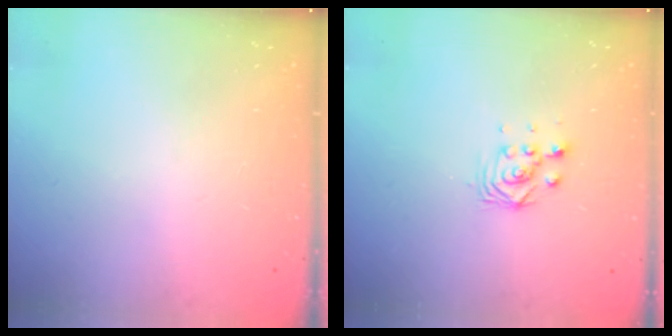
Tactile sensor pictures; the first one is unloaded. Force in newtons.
{"total": 3.1, "press": 3.1, "slide": 0.0}